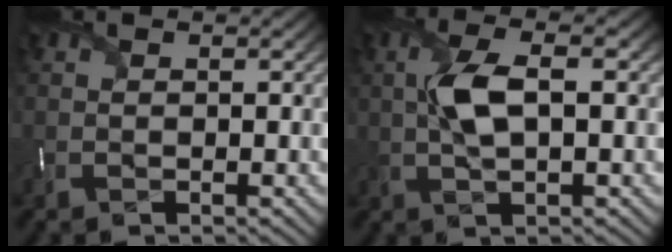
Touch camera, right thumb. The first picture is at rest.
{"total": 6.0, "force": [0.6, 2.1, 5.6], "torque": [-0.129, 0.006, 0.010]}